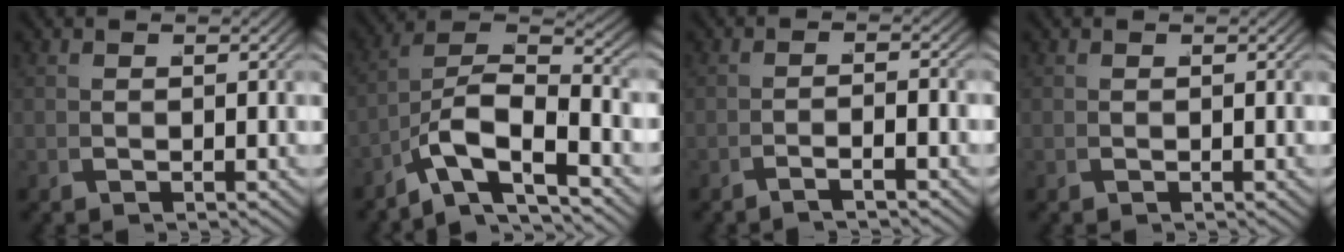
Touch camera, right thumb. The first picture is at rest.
{"total": 11.4, "force": [-1.3, 7.5, 8.5], "torque": [-0.166, -0.022, -0.020]}
{"total": 1.4, "force": [-0.9, -0.2, 1.0], "torque": [-0.015, 0.009, -0.022]}
{"total": 0.0}